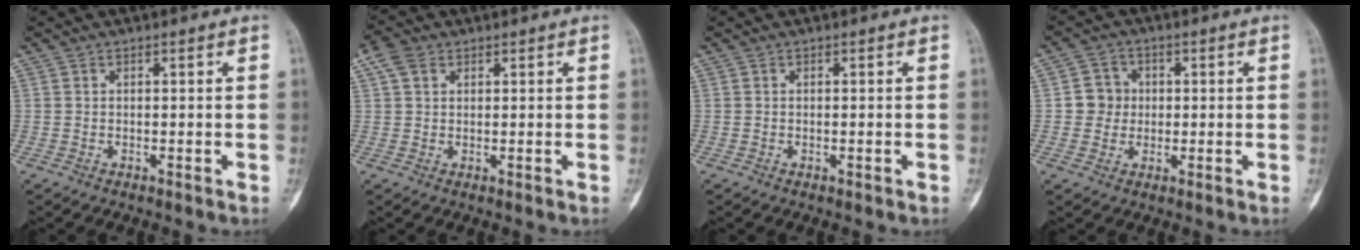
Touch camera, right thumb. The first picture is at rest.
{"total": 3.7, "force": [1.8, 2.6, 2.0], "torque": [-0.038, 0.009, 0.036]}
{"total": 0.6, "force": [-0.2, 0.1, 0.6], "torque": [-0.008, 0.000, -0.001]}
{"total": 4.6, "force": [0.2, 4.4, 1.1], "torque": [0.012, 0.009, -0.003]}